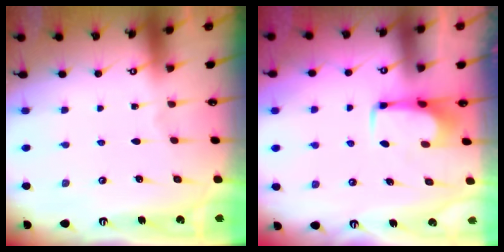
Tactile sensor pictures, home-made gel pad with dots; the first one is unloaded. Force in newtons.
{"total": 1.5, "press": 1.5, "slide": 0.5}